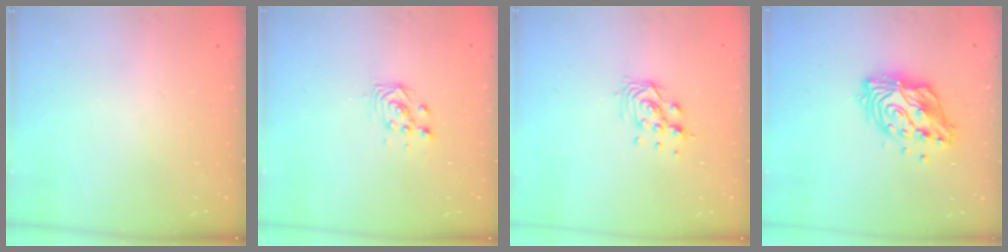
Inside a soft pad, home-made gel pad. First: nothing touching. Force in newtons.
{"total": 3.0, "press": 3.0, "slide": 0.0}
{"total": 7.9, "press": 7.8, "slide": 0.6}
{"total": 13.0, "press": 13.0, "slide": 1.1}